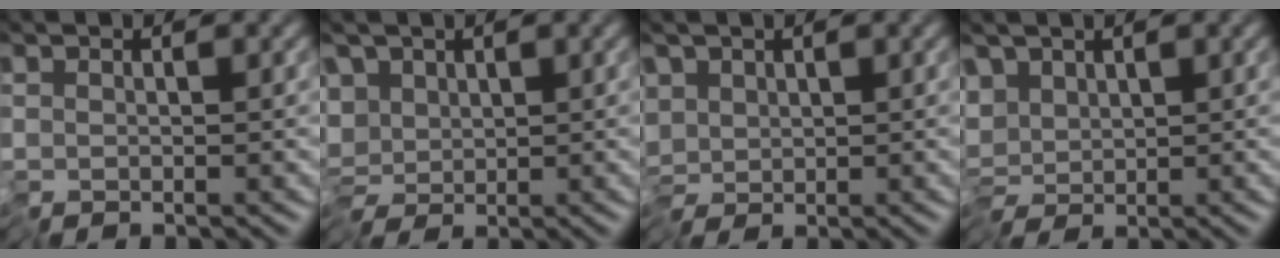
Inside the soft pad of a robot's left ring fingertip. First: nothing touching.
{"total": 5.0, "force": [-0.1, 3.7, 3.3], "torque": [-0.034, 0.013, -0.015]}
{"total": 2.7, "force": [-0.5, 1.7, 2.0], "torque": [-0.029, 0.007, -0.016]}
{"total": 3.5, "force": [0.2, 2.2, 2.6], "torque": [-0.034, 0.006, -0.004]}